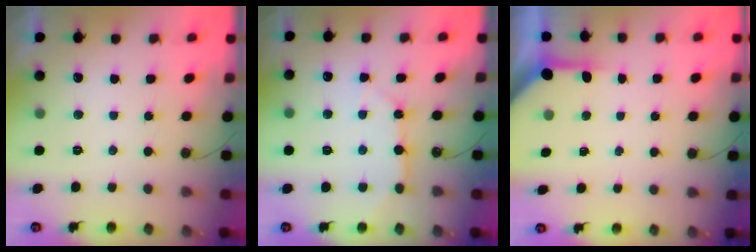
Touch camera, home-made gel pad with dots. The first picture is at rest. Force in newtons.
{"total": 8.1, "press": 8.1, "slide": 0.4}
{"total": 3.5, "press": 3.5, "slide": 0.5}